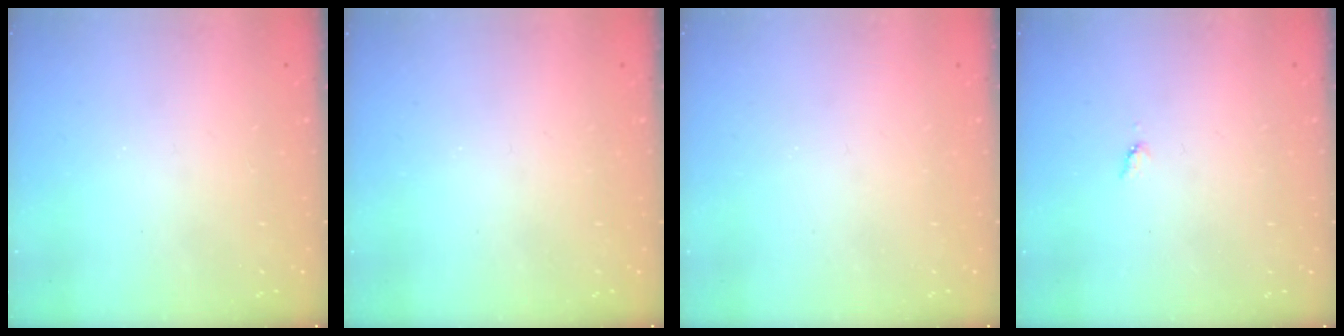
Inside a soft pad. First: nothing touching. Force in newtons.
{"total": 0.0}
{"total": 0.0}
{"total": 4.4, "press": 4.4, "slide": 0.4}